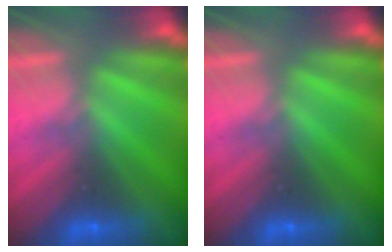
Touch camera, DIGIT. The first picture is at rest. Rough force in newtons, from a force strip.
{"total": 0.0}